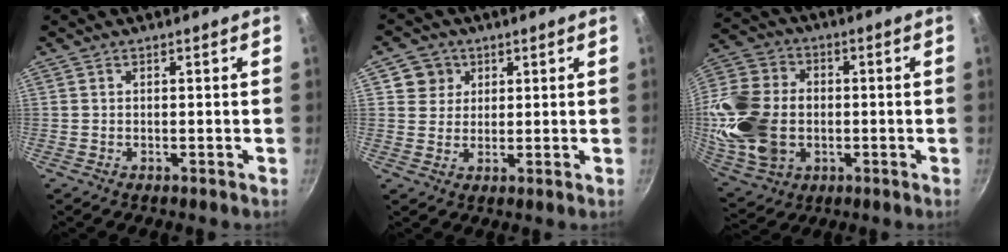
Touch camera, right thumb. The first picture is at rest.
{"total": 4.8, "force": [1.8, 4.4, 0.6], "torque": [0.029, 0.006, 0.027]}
{"total": 21.0, "force": [-1.6, 15.7, 13.9], "torque": [-0.274, 0.017, -0.023]}